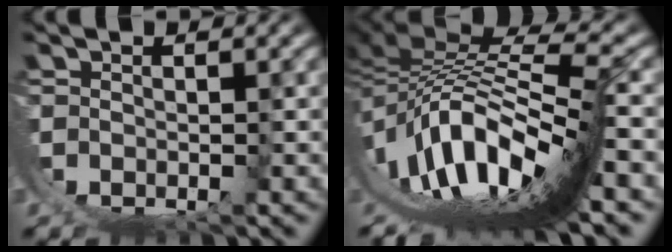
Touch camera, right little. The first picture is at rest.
{"total": 15.8, "force": [-0.9, 8.7, 13.2], "torque": [-0.239, -0.006, -0.001]}